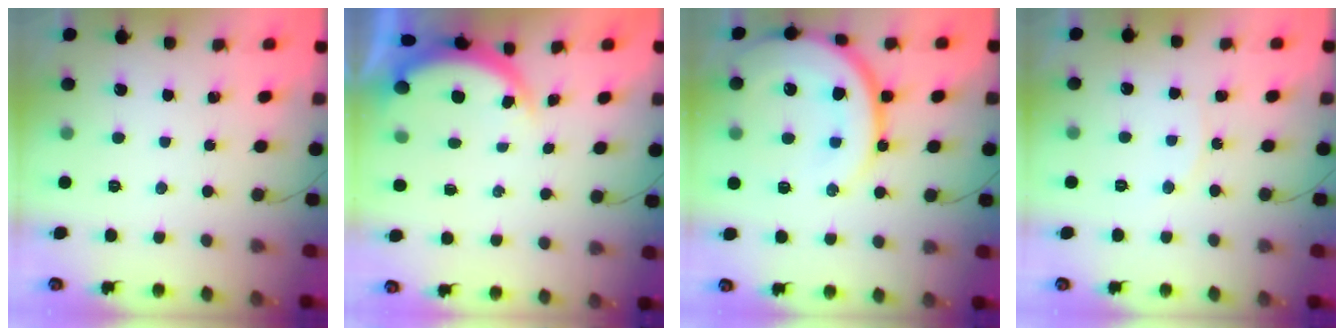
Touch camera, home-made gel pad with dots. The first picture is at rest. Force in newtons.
{"total": 5.0, "press": 4.8, "slide": 1.2}
{"total": 21.2, "press": 21.1, "slide": 1.9}
{"total": 5.4, "press": 5.4, "slide": 0.6}